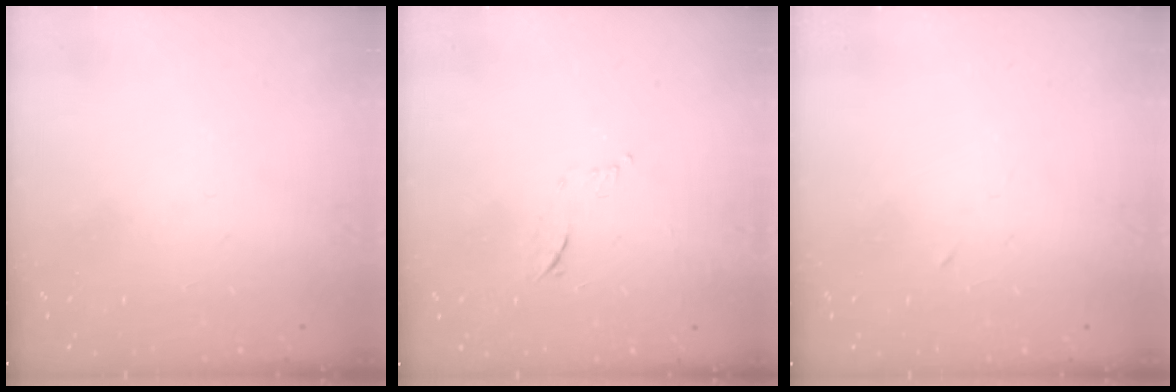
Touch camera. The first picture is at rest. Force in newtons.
{"total": 7.6, "press": 7.6, "slide": 0.9}
{"total": 2.7, "press": 2.5, "slide": 1.0}